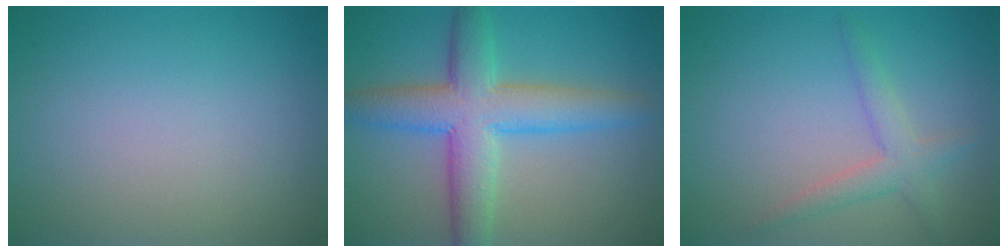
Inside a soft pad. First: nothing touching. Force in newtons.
{"total": 7.1, "press": 7.1, "slide": 0.2}
{"total": 2.4, "press": 2.4, "slide": 0.1}